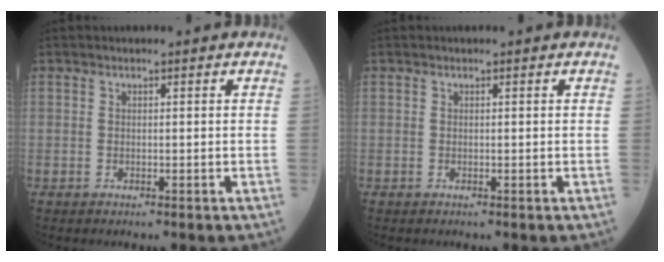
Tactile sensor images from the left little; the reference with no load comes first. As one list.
[{"total": 0.0}]